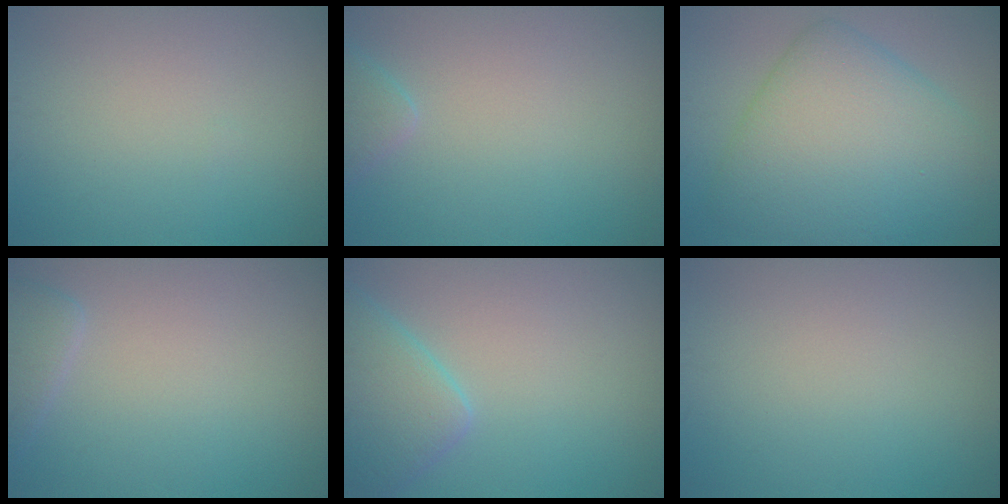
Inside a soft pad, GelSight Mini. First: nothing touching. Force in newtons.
{"total": 1.5, "press": 1.5, "slide": 0.1}
{"total": 9.0, "press": 9.0, "slide": 0.1}
{"total": 1.9, "press": 1.8, "slide": 0.2}
{"total": 4.5, "press": 4.4, "slide": 0.3}
{"total": 0.0}